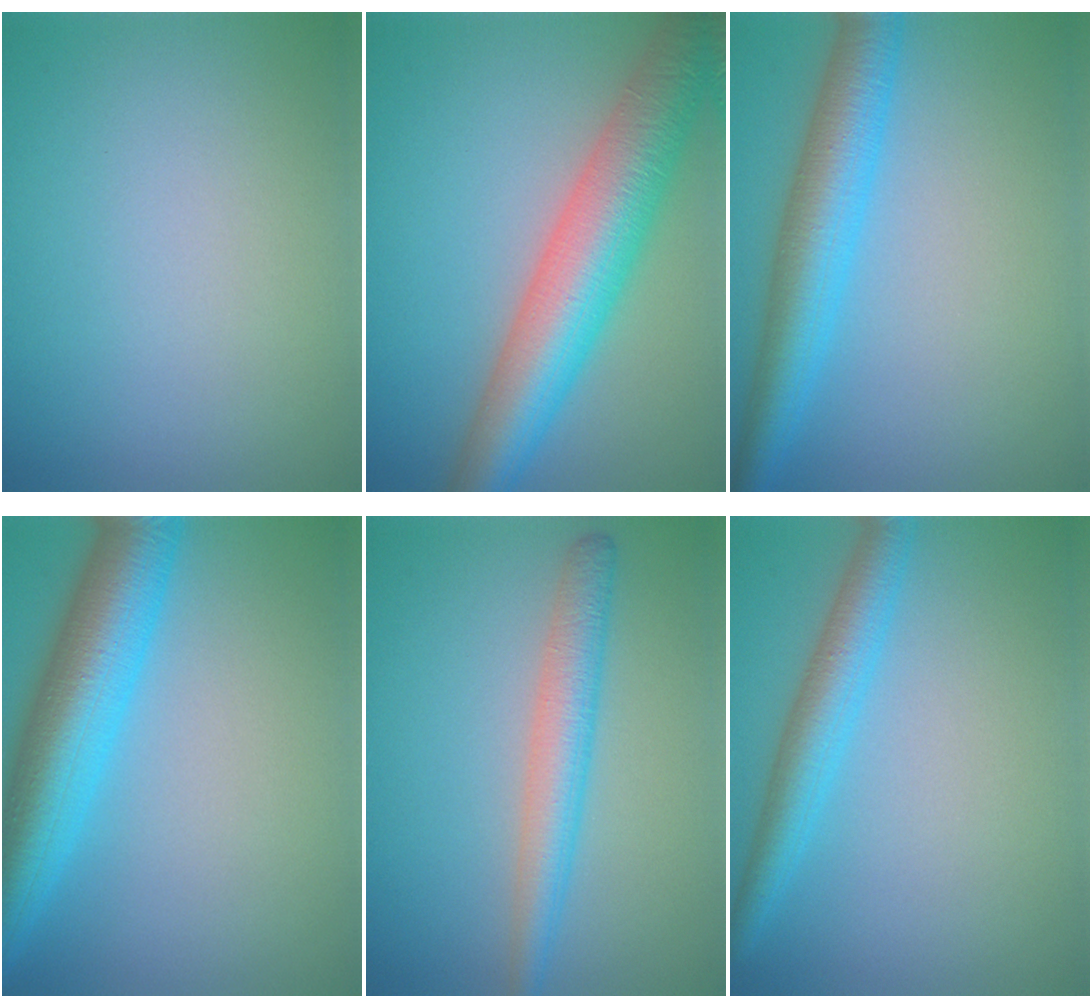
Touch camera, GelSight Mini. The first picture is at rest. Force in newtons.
{"total": 9.5, "press": 9.5, "slide": 0.1}
{"total": 6.2, "press": 6.2, "slide": 0.1}
{"total": 8.8, "press": 8.8, "slide": 0.3}
{"total": 3.8, "press": 3.8, "slide": 0.1}
{"total": 3.8, "press": 3.8, "slide": 0.1}